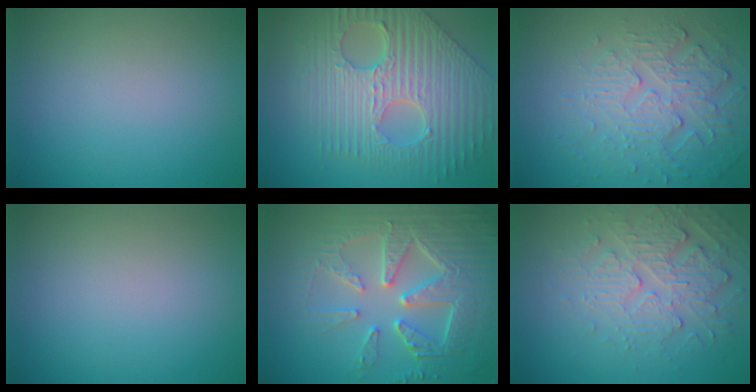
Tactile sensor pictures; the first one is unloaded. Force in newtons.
{"total": 9.8, "press": 6.8, "slide": 7.1}
{"total": 5.8, "press": 3.5, "slide": 4.7}
{"total": 0.0}
{"total": 7.5, "press": 6.1, "slide": 4.3}
{"total": 3.9, "press": 3.5, "slide": 1.8}